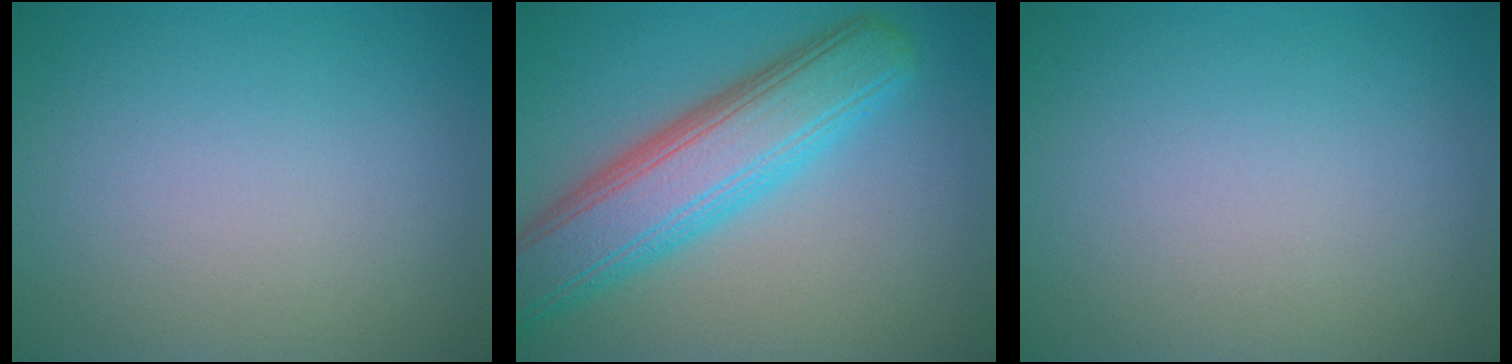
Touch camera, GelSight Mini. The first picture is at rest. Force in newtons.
{"total": 8.1, "press": 8.1, "slide": 0.2}
{"total": 0.0}